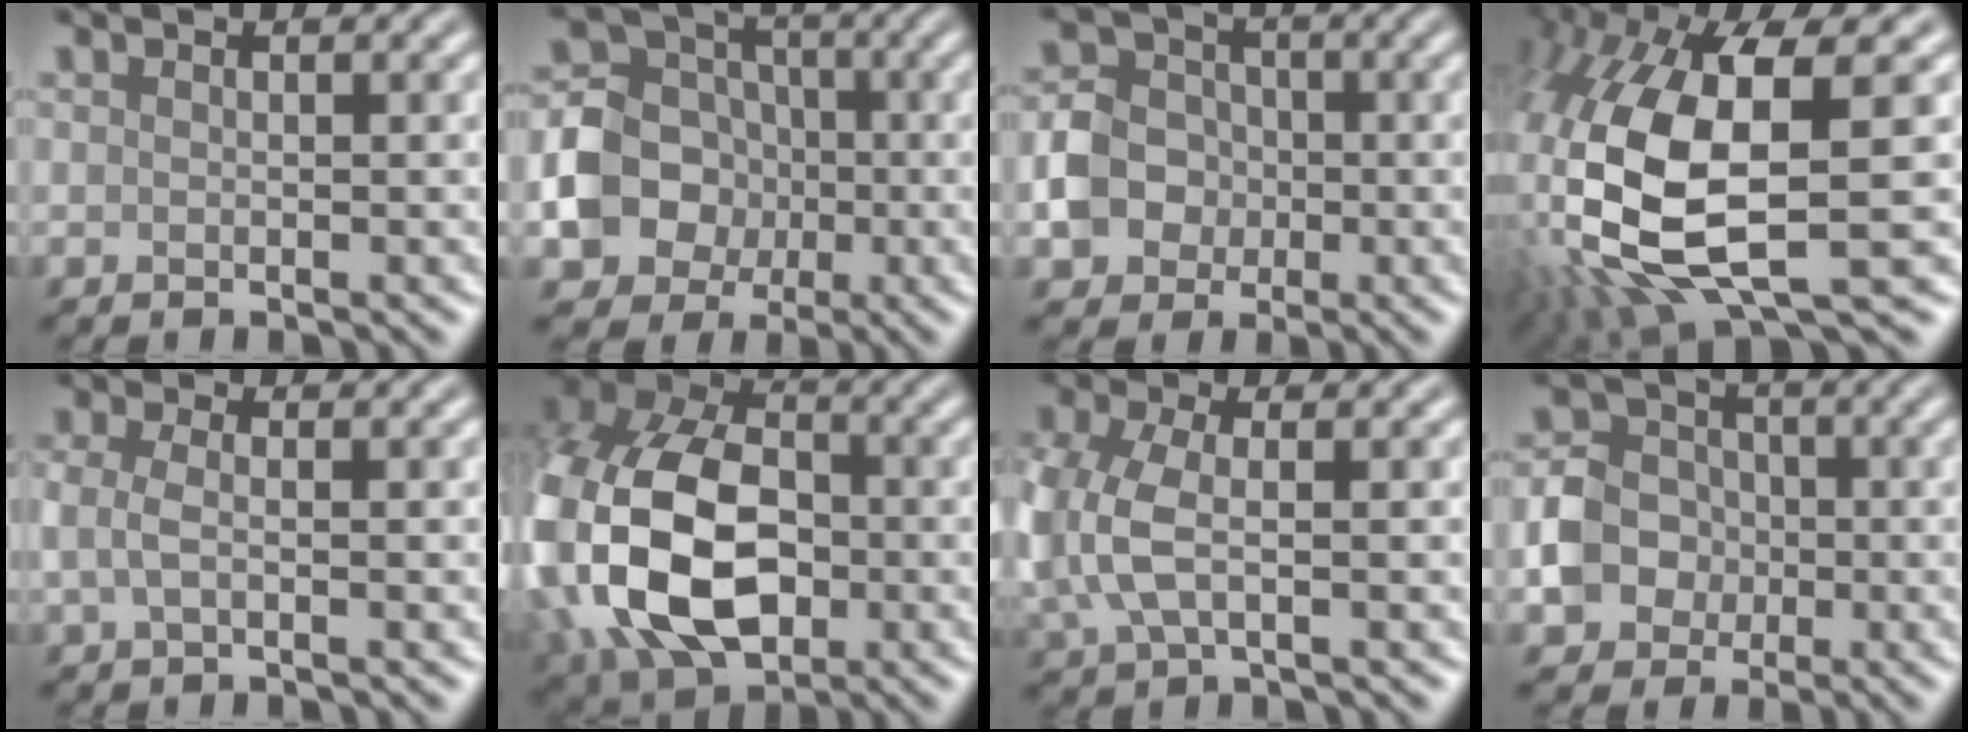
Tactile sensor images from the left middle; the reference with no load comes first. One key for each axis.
{"total": 9.1, "fx": -2.3, "fy": 7.9, "fz": 3.8, "tx": -0.062, "ty": -0.011, "tz": -0.059}
{"total": 5.2, "fx": -1.2, "fy": 4.5, "fz": 2.3, "tx": -0.033, "ty": 0.001, "tz": -0.031}
{"total": 14.1, "fx": -1.3, "fy": 5.7, "fz": 12.8, "tx": -0.289, "ty": -0.020, "tz": -0.021}
{"total": 2.1, "fx": 0.0, "fy": 1.0, "fz": 1.8, "tx": -0.047, "ty": 0.002, "tz": -0.007}
{"total": 17.8, "fx": -3.2, "fy": 12.6, "fz": 12.2, "tx": -0.286, "ty": -0.032, "tz": -0.055}
{"total": 5.5, "fx": -0.3, "fy": 3.2, "fz": 4.5, "tx": -0.124, "ty": 0.002, "tz": -0.012}
{"total": 5.9, "fx": -1.3, "fy": 5.1, "fz": 2.6, "tx": -0.030, "ty": -0.002, "tz": -0.036}